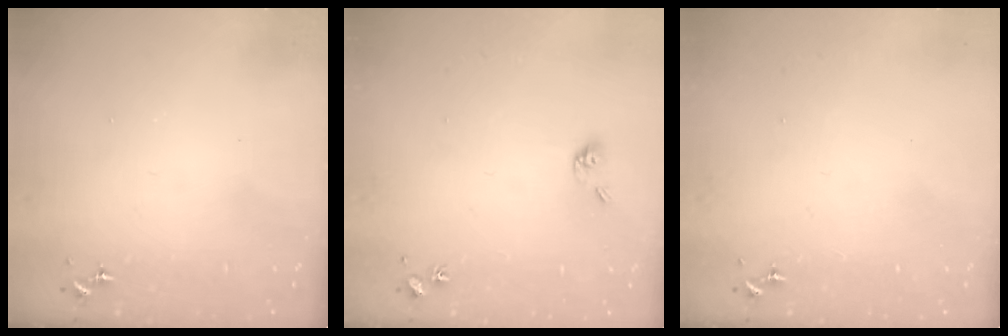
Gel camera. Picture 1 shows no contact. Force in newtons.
{"total": 5.8, "press": 5.3, "slide": 2.3}
{"total": 0.0}